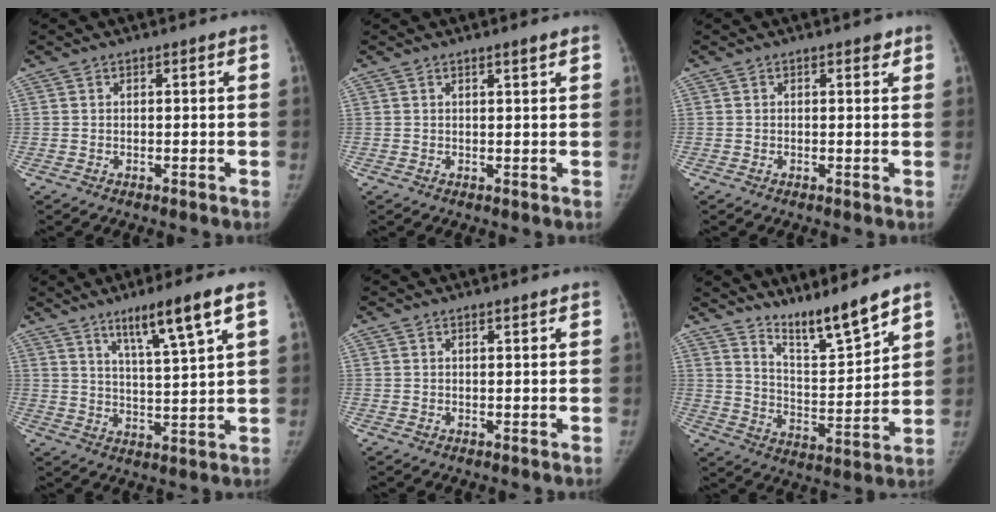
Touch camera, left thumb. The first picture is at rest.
{"total": 1.4, "force": [1.0, -0.1, 0.9], "torque": [-0.012, -0.008, 0.018]}
{"total": 1.4, "force": [0.9, 0.7, 0.8], "torque": [-0.002, -0.003, 0.009]}
{"total": 10.4, "force": [6.2, 0.2, 8.4], "torque": [-0.144, -0.032, 0.107]}
{"total": 1.1, "force": [1.0, 0.2, 0.5], "torque": [-0.004, -0.005, 0.016]}
{"total": 11.3, "force": [9.7, 1.0, 5.8], "torque": [-0.083, -0.078, 0.176]}